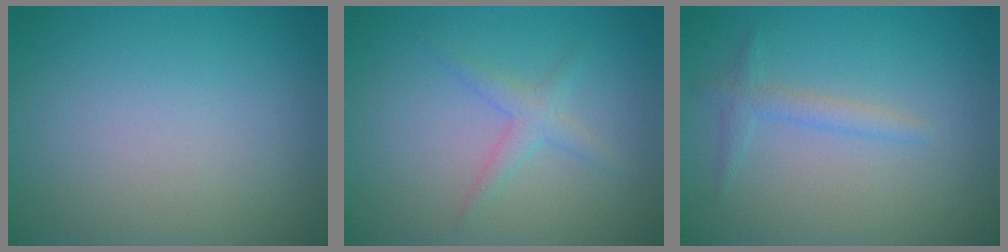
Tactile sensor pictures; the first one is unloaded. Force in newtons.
{"total": 1.8, "press": 1.8, "slide": 0.1}
{"total": 1.6, "press": 1.6, "slide": 0.1}